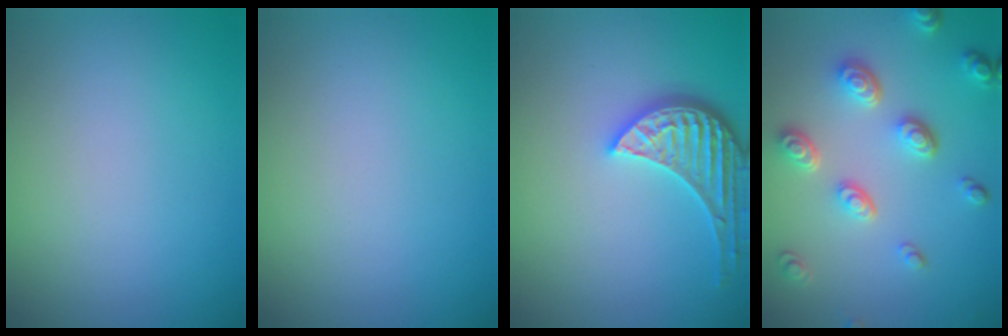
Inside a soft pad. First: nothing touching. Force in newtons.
{"total": 0.0}
{"total": 3.8, "press": 3.6, "slide": 1.4}
{"total": 4.5, "press": 3.6, "slide": 2.8}